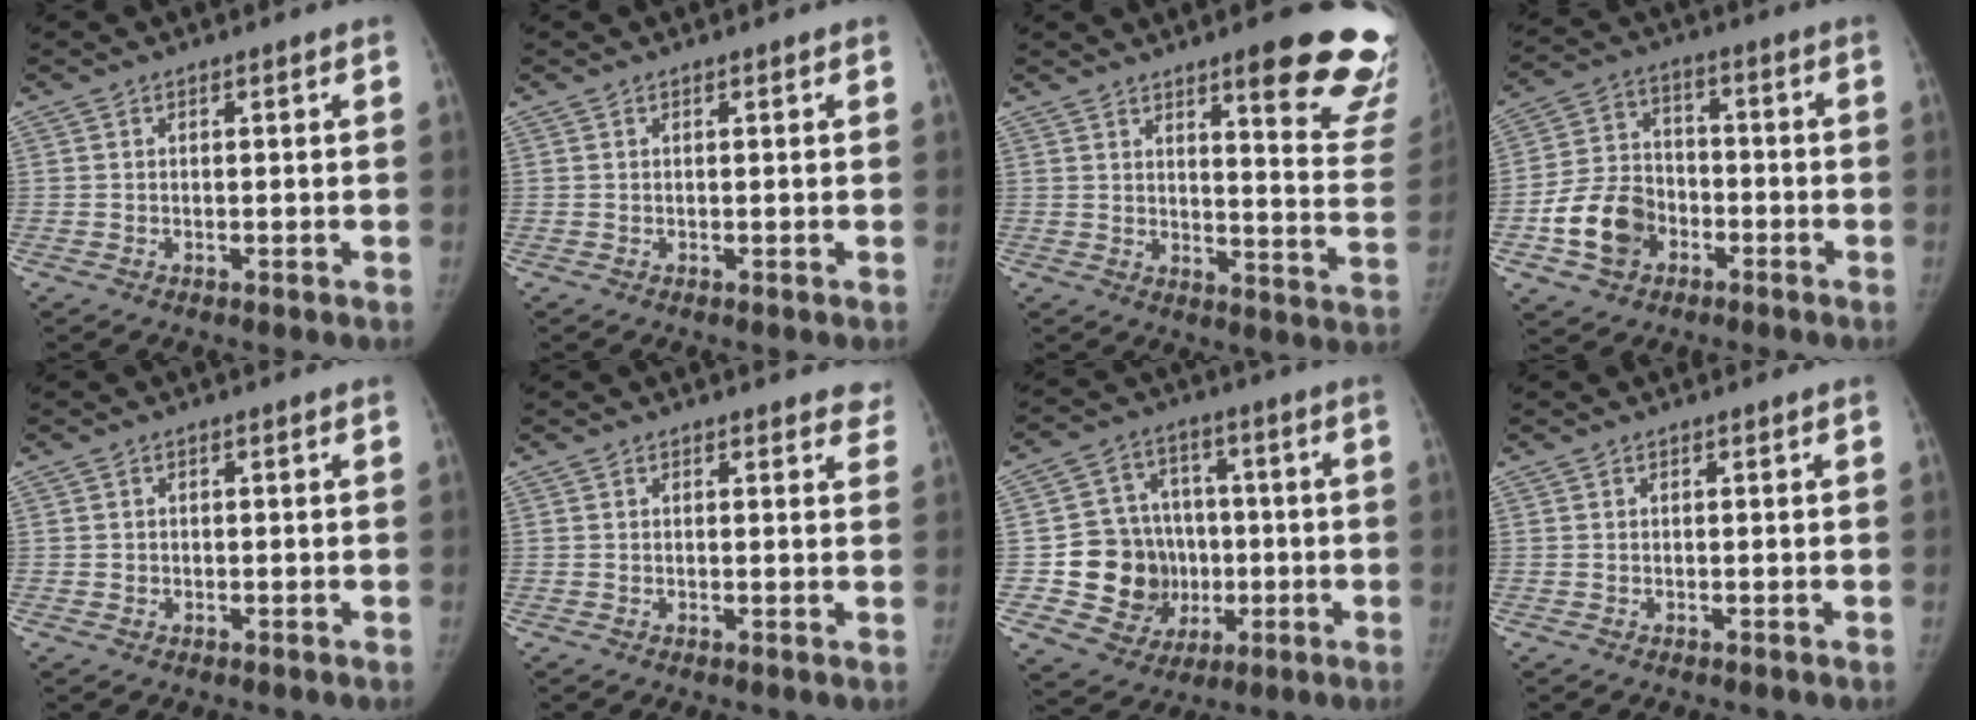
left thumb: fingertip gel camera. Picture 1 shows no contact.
{"total": 0.0}
{"total": 19.5, "force": [12.9, 3.3, 14.3], "torque": [-0.148, -0.081, 0.158]}
{"total": 11.8, "force": [-4.6, 9.2, 5.8], "torque": [-0.084, 0.027, -0.082]}
{"total": 0.8, "force": [-0.2, 0.8, -0.1], "torque": [0.007, 0.004, -0.003]}
{"total": 3.6, "force": [3.2, 1.4, 0.7], "torque": [0.026, -0.015, 0.016]}
{"total": 14.7, "force": [-1.9, 13.2, 6.2], "torque": [-0.051, 0.022, -0.014]}
{"total": 0.0}